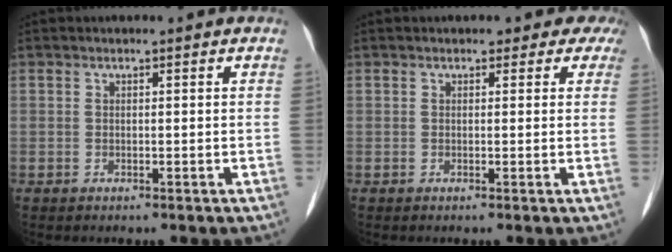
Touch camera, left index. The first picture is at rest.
{"total": 4.1, "force": [3.2, 2.4, 0.8], "torque": [0.018, 0.000, 0.011]}